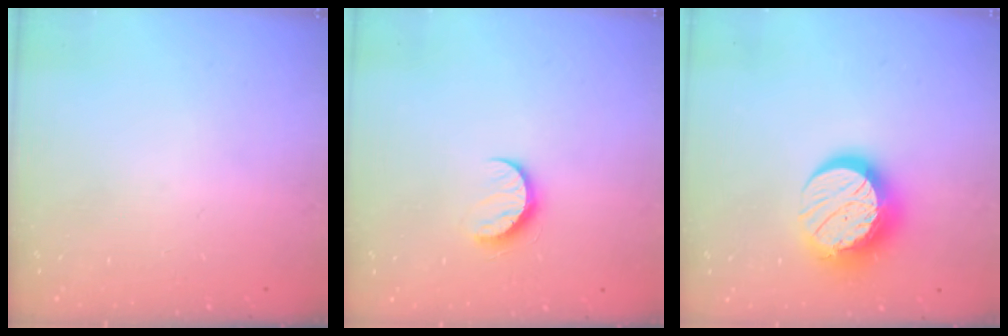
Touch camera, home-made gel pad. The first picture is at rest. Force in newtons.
{"total": 6.8, "press": 6.8, "slide": 0.5}
{"total": 14.2, "press": 14.1, "slide": 1.4}